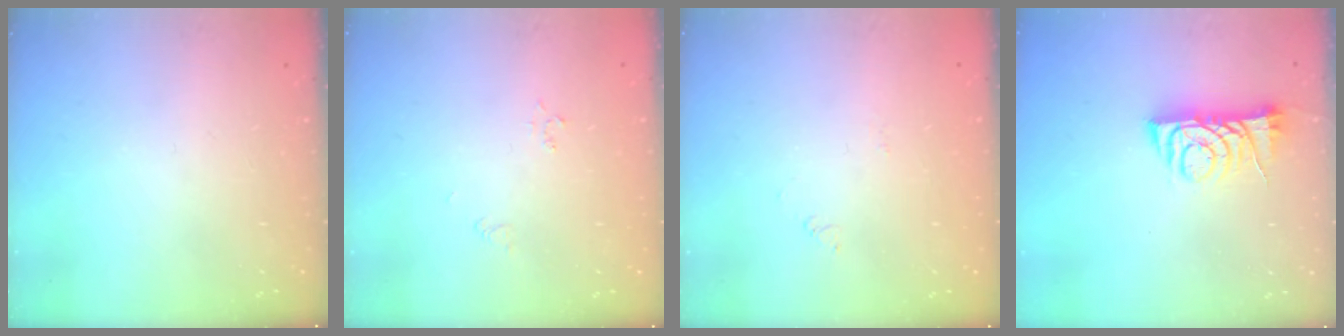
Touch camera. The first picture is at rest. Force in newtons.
{"total": 2.4, "press": 2.4, "slide": 0.3}
{"total": 1.7, "press": 1.7, "slide": 0.2}
{"total": 7.4, "press": 7.3, "slide": 1.0}